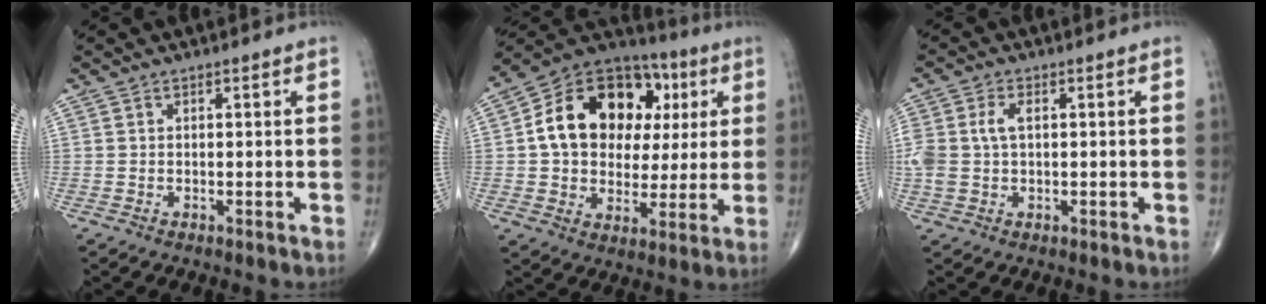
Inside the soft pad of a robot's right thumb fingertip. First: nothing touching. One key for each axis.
{"total": 20.9, "fx": 4.2, "fy": 15.2, "fz": 13.7, "tx": -0.186, "ty": 0.025, "tz": 0.068}
{"total": 6.0, "fx": 0.8, "fy": 3.6, "fz": 4.7, "tx": -0.125, "ty": 0.015, "tz": 0.017}